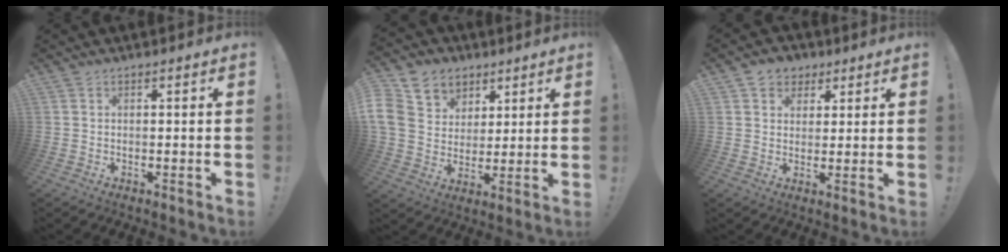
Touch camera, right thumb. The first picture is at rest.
{"total": 13.2, "force": [5.3, 11.0, 5.0], "torque": [-0.089, -0.028, 0.111]}
{"total": 6.0, "force": [2.9, 5.0, 1.3], "torque": [-0.010, -0.013, 0.056]}